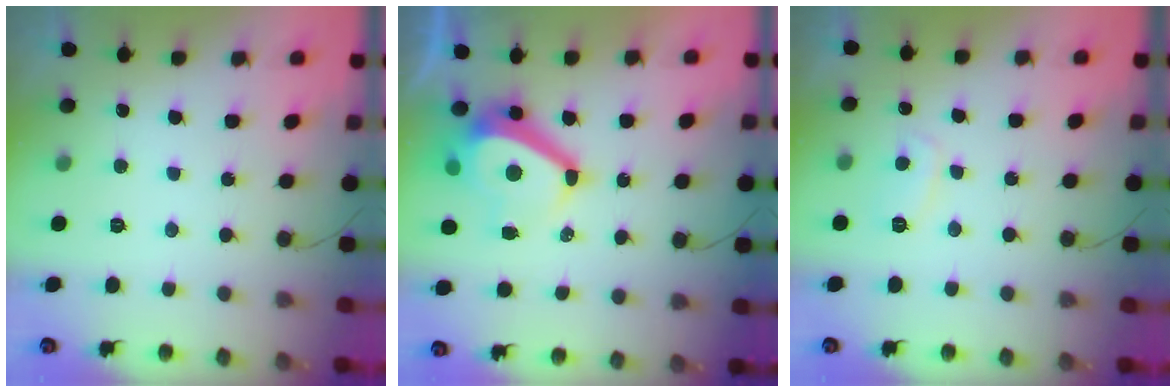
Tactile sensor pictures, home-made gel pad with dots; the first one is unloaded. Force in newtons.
{"total": 9.9, "press": 9.3, "slide": 3.5}
{"total": 3.6, "press": 3.6, "slide": 0.6}